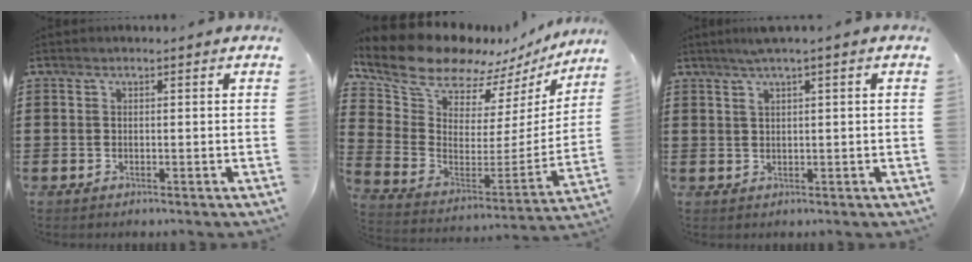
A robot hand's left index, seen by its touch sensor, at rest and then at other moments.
{"total": 11.4, "force": [9.9, 4.4, 3.5], "torque": [-0.117, -0.069, 0.177]}
{"total": 1.8, "force": [0.8, -0.1, 1.6], "torque": [-0.030, -0.001, 0.014]}